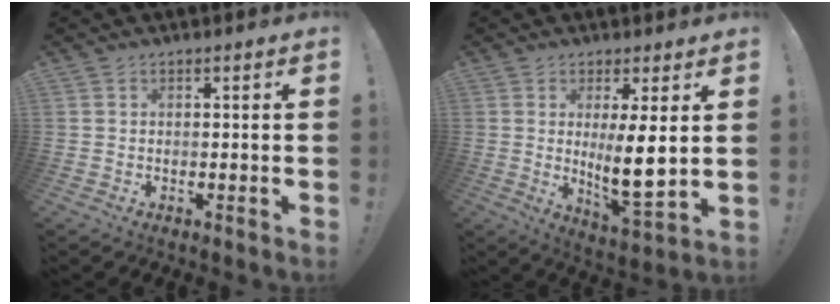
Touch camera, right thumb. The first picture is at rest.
{"total": 11.3, "force": [1.9, 2.6, 10.8], "torque": [-0.160, -0.033, 0.030]}